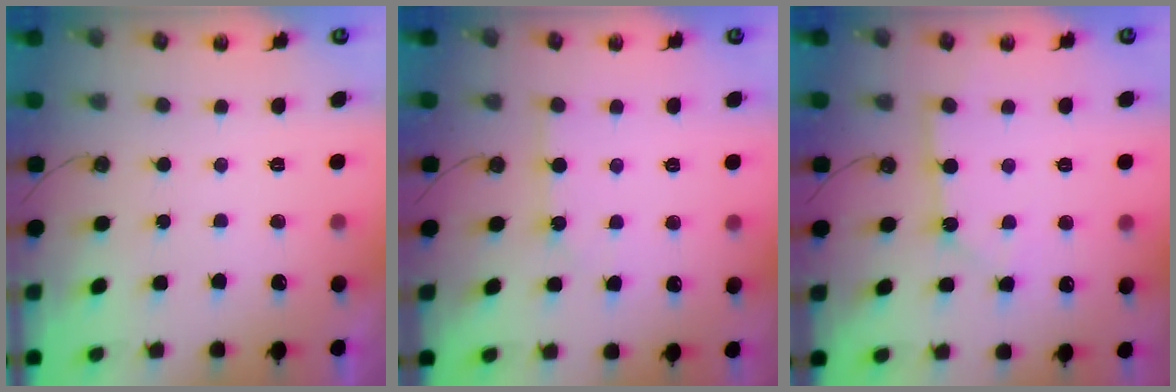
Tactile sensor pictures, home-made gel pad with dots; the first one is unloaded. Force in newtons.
{"total": 2.5, "press": 2.5, "slide": 0.3}
{"total": 2.8, "press": 2.8, "slide": 0.1}